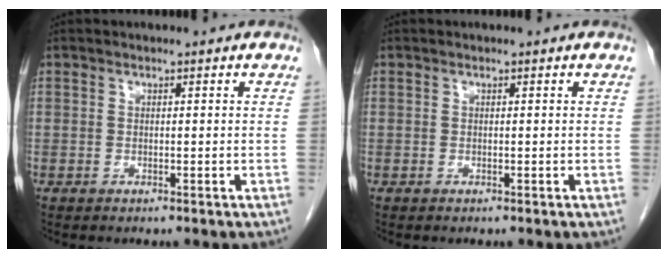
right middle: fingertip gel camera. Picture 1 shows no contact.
{"total": 0.0}